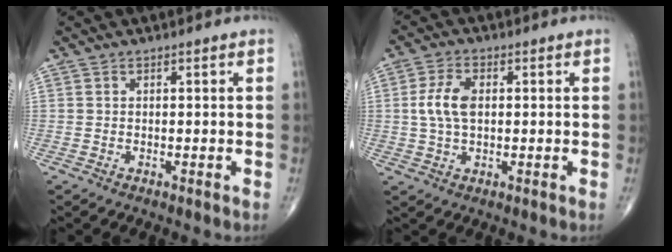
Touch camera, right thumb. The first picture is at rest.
{"total": 6.3, "force": [0.6, 3.6, 5.1], "torque": [-0.108, 0.007, 0.009]}